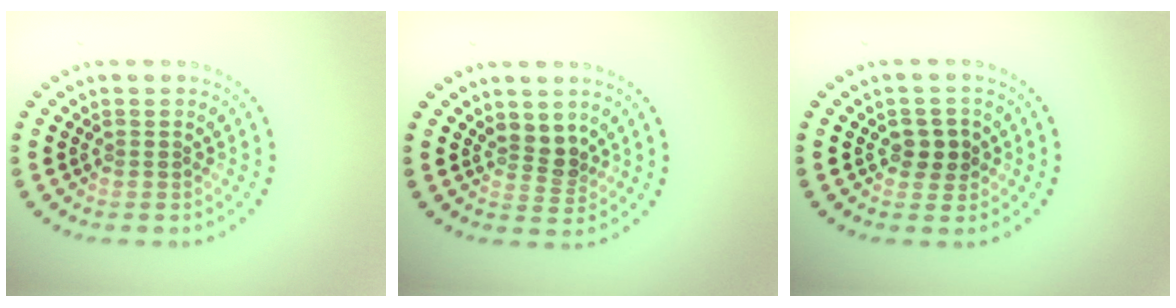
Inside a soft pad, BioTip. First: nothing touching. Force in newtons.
{"total": 2.2, "press": 1.7, "slide": 1.4}
{"total": 2.2, "press": 2.1, "slide": 0.4}